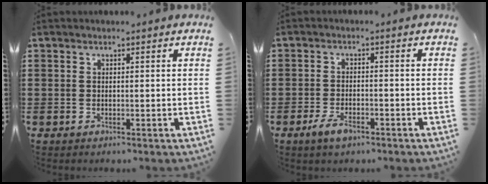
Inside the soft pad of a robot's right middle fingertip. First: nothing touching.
{"total": 3.5, "force": [-2.1, 1.5, 2.4], "torque": [-0.052, 0.001, -0.042]}